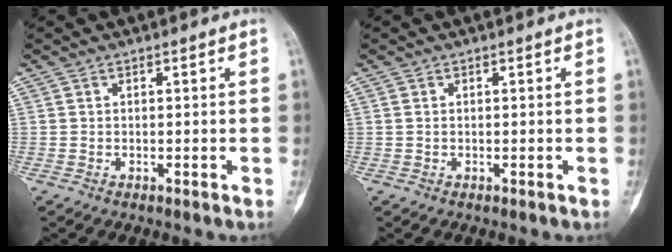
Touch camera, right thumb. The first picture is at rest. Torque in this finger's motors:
{"motor_torque": [-0.19, -0.21, 0.23, 0.05, -0.02]}